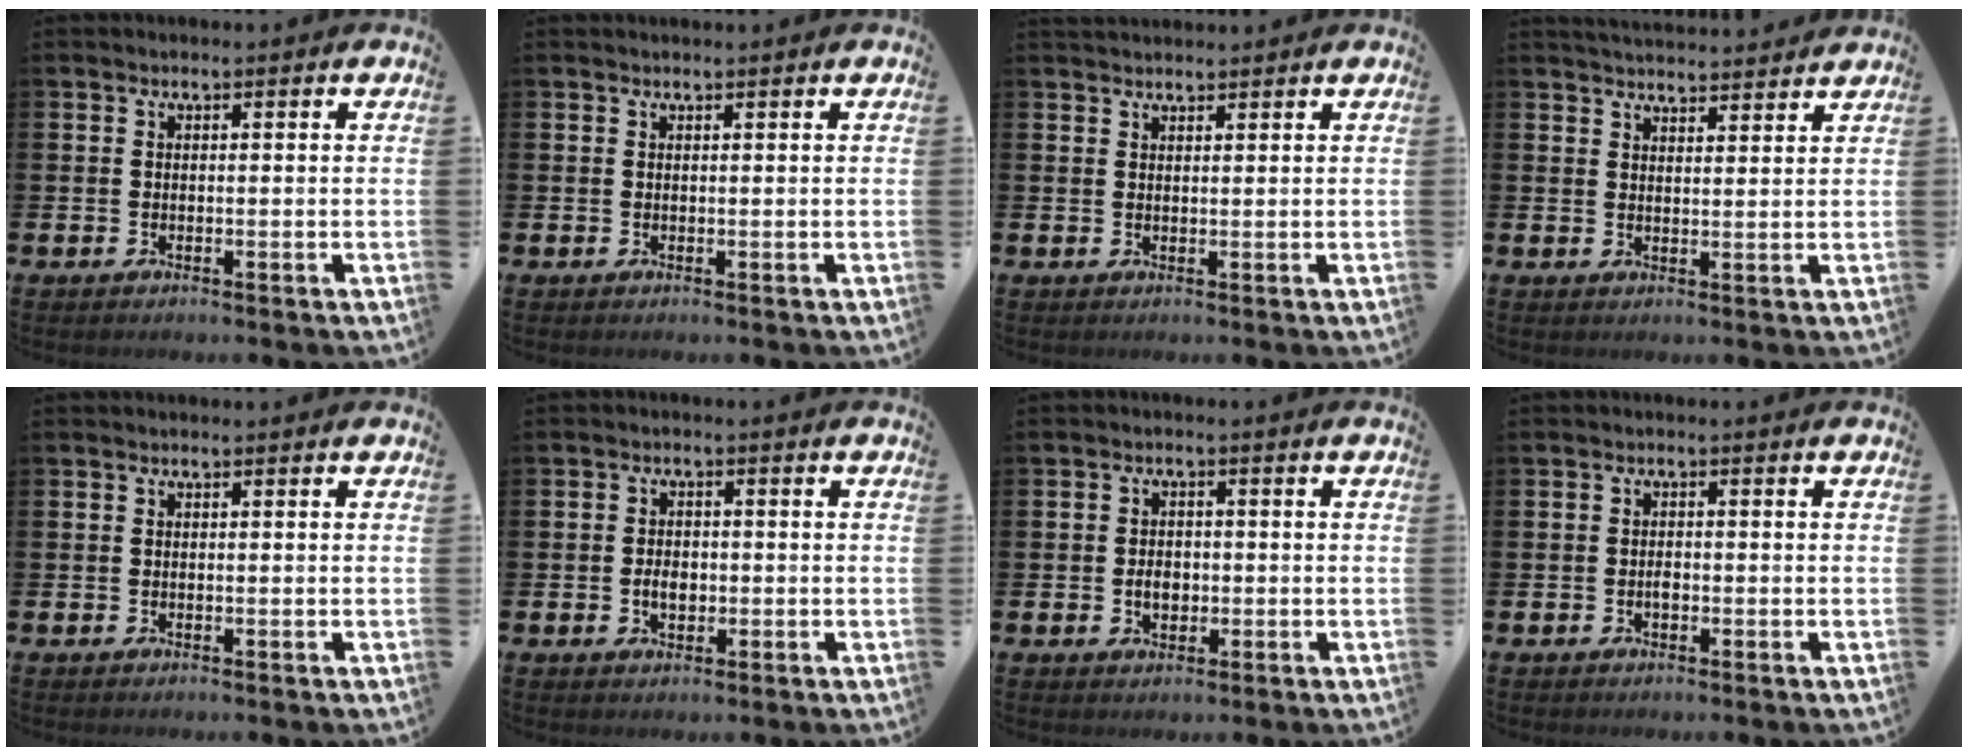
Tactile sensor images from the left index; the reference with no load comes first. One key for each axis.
{"total": 0.0}
{"total": 1.6, "fx": 1.6, "fy": 0.3, "fz": 0.0, "tx": 0.004, "ty": -0.003, "tz": 0.028}
{"total": 3.7, "fx": 3.7, "fy": 0.2, "fz": 0.0, "tx": -0.008, "ty": -0.019, "tz": 0.068}
{"total": 0.0}
{"total": 2.7, "fx": -0.4, "fy": 1.9, "fz": 2.0, "tx": -0.019, "ty": -0.003, "tz": -0.013}
{"total": 2.7, "fx": -0.3, "fy": 2.0, "fz": 1.8, "tx": -0.018, "ty": -0.002, "tz": -0.013}
{"total": 1.1, "fx": -0.3, "fy": 0.6, "fz": 0.8, "tx": -0.012, "ty": 0.000, "tz": -0.007}